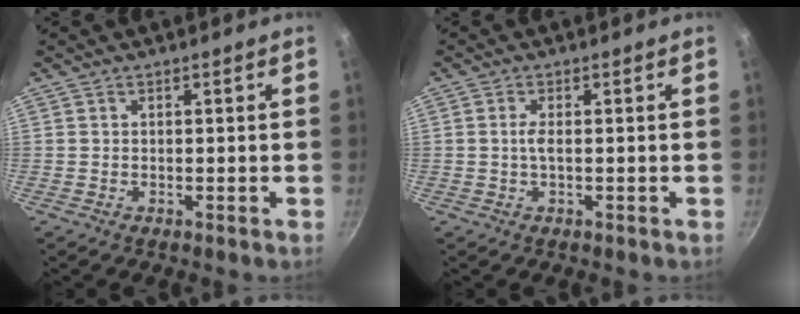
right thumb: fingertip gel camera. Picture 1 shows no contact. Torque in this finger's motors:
{"motor_torque": [0.70, -0.05, 0.45, -0.42, 0.18]}